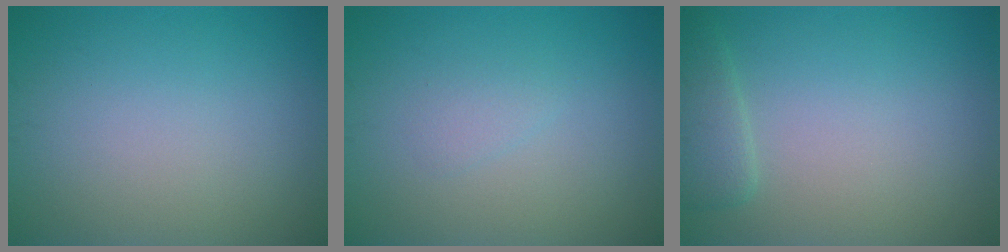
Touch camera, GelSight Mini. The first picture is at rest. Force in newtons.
{"total": 0.9, "press": 0.9, "slide": 0.2}
{"total": 2.1, "press": 2.1, "slide": 0.2}